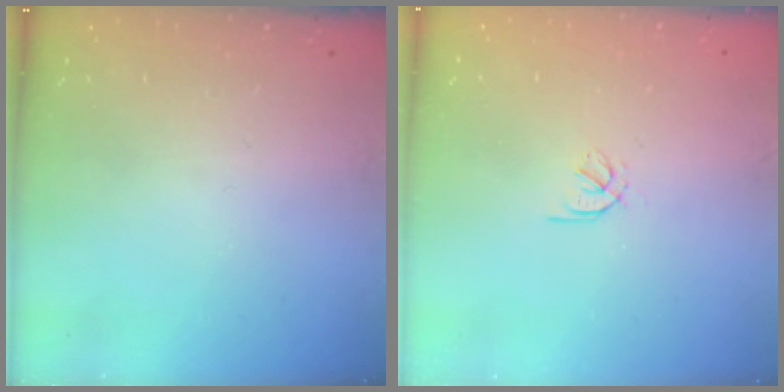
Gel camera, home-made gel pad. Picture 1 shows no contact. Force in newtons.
{"total": 1.5, "press": 1.4, "slide": 0.5}